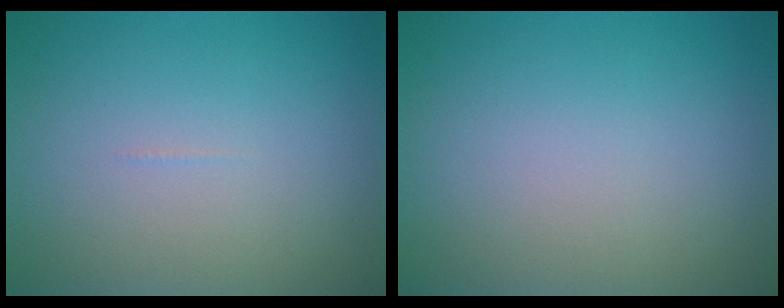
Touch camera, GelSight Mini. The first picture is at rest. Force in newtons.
{"total": 0.0}